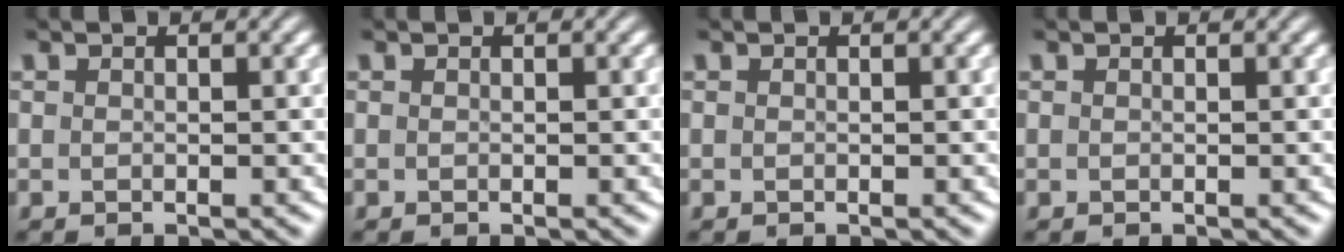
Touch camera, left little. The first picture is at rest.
{"total": 0.0}
{"total": 0.0}
{"total": 0.0}